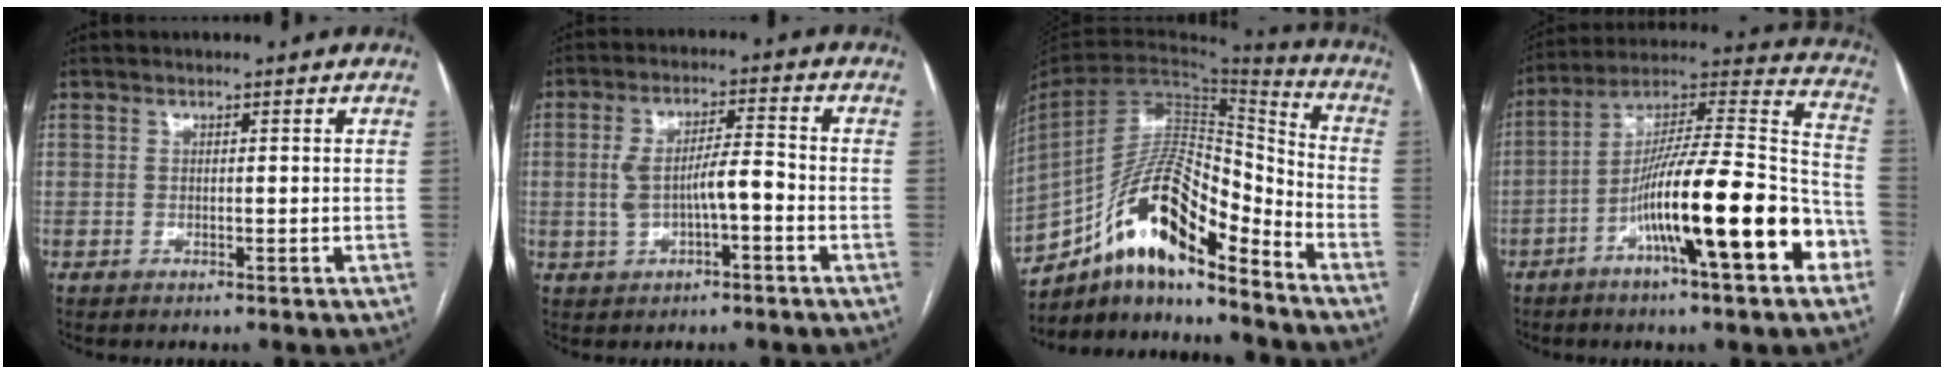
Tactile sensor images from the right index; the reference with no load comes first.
{"total": 6.9, "force": [-1.2, 1.9, 6.5], "torque": [-0.127, 0.020, -0.017]}
{"total": 16.9, "force": [-11.7, 4.2, 11.5], "torque": [-0.209, 0.034, -0.204]}
{"total": 21.9, "force": [-8.9, 2.4, 19.9], "torque": [-0.300, 0.006, -0.146]}